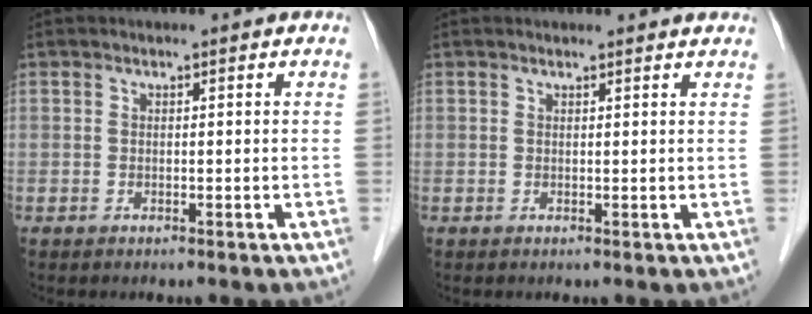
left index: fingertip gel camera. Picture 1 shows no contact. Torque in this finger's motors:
{"motor_torque": [0.19, -0.24, -0.05, 0.01]}